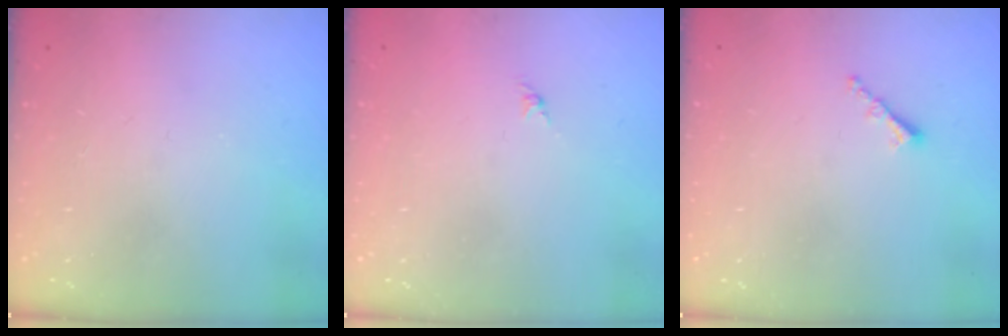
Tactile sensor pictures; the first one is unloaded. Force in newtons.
{"total": 0.0}
{"total": 1.0, "press": 0.9, "slide": 0.4}